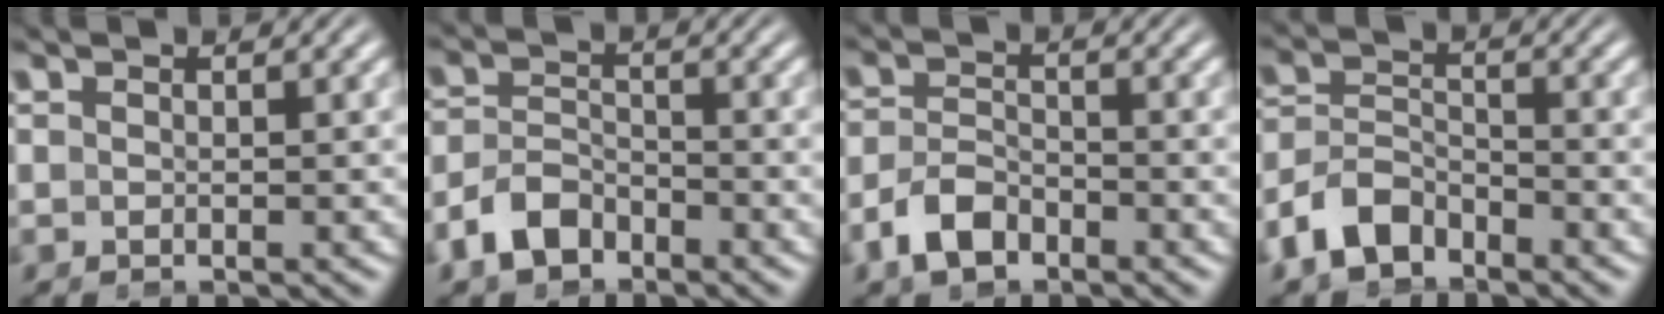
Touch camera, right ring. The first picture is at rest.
{"total": 4.2, "force": [-3.3, 2.3, 1.2], "torque": [-0.018, -0.010, -0.058]}
{"total": 3.6, "force": [-2.8, 1.8, 1.3], "torque": [-0.019, -0.008, -0.050]}
{"total": 5.2, "force": [-3.9, 3.0, 1.6], "torque": [-0.031, -0.016, -0.066]}